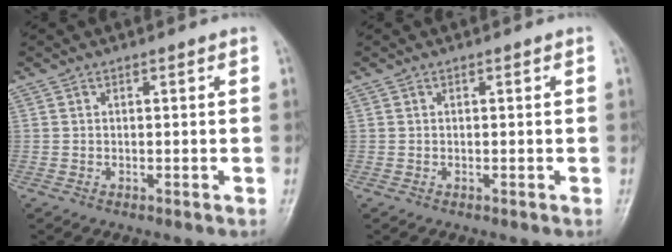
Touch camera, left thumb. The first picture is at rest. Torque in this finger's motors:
{"motor_torque": [0.00, 0.00, 0.01, -0.01, 0.00]}